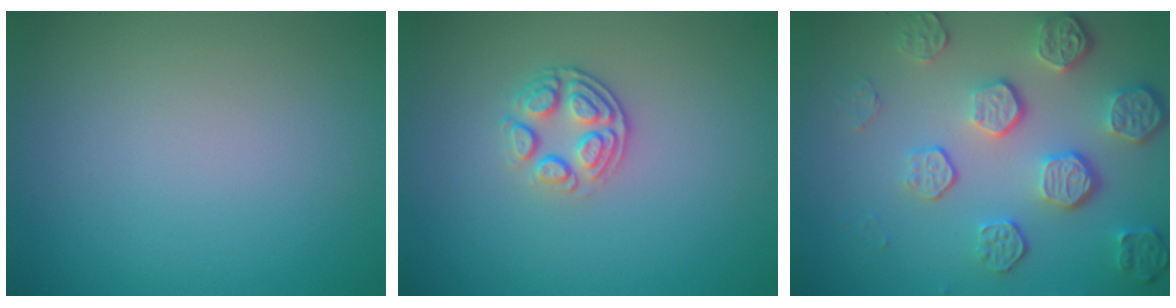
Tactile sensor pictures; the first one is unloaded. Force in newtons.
{"total": 2.7, "press": 2.3, "slide": 1.4}
{"total": 5.7, "press": 4.3, "slide": 3.7}